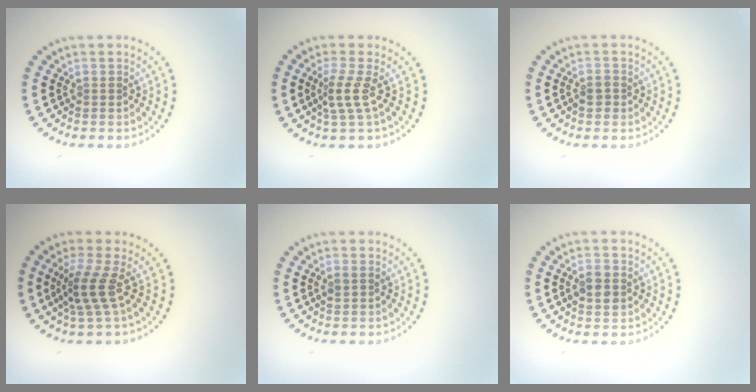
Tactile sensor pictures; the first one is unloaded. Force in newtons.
{"total": 2.2, "press": 1.5, "slide": 1.7}
{"total": 1.5, "press": 1.3, "slide": 0.7}
{"total": 2.9, "press": 2.1, "slide": 2.0}
{"total": 1.0, "press": 0.9, "slide": 0.3}
{"total": 2.7, "press": 2.7, "slide": 0.1}